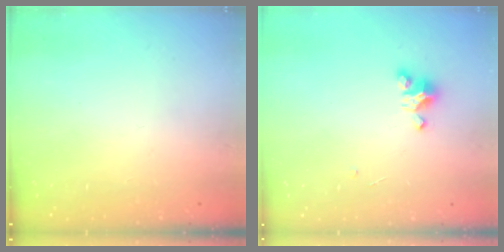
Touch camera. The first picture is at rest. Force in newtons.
{"total": 3.9, "press": 3.9, "slide": 0.3}